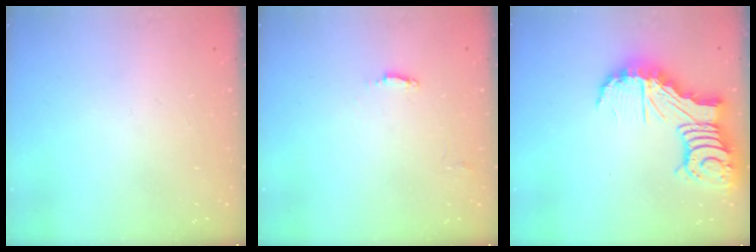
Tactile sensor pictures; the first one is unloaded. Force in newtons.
{"total": 5.0, "press": 5.0, "slide": 0.5}
{"total": 14.6, "press": 14.5, "slide": 1.7}